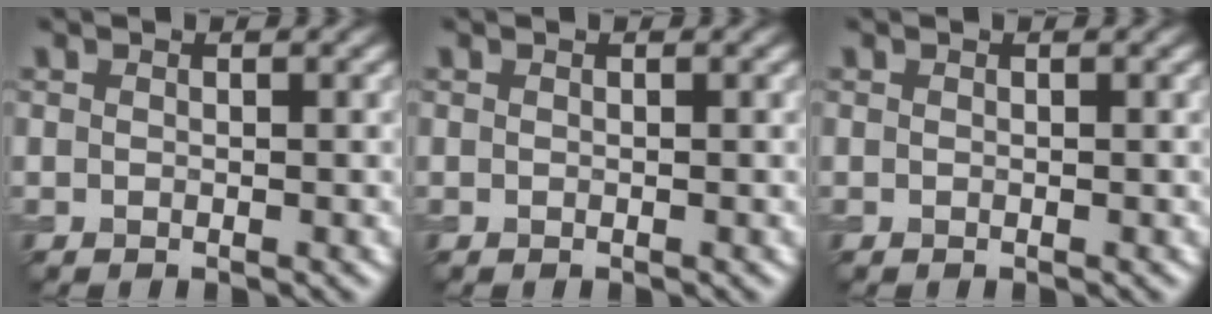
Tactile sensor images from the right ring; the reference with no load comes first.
{"total": 0.0}
{"total": 0.0}